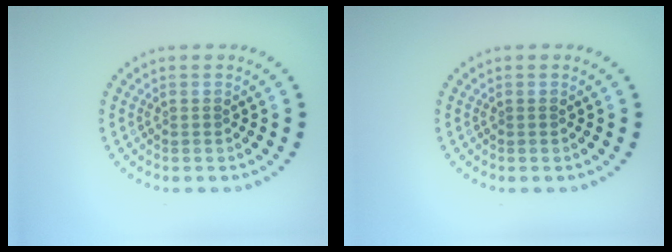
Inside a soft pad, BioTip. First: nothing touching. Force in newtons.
{"total": 0.0}